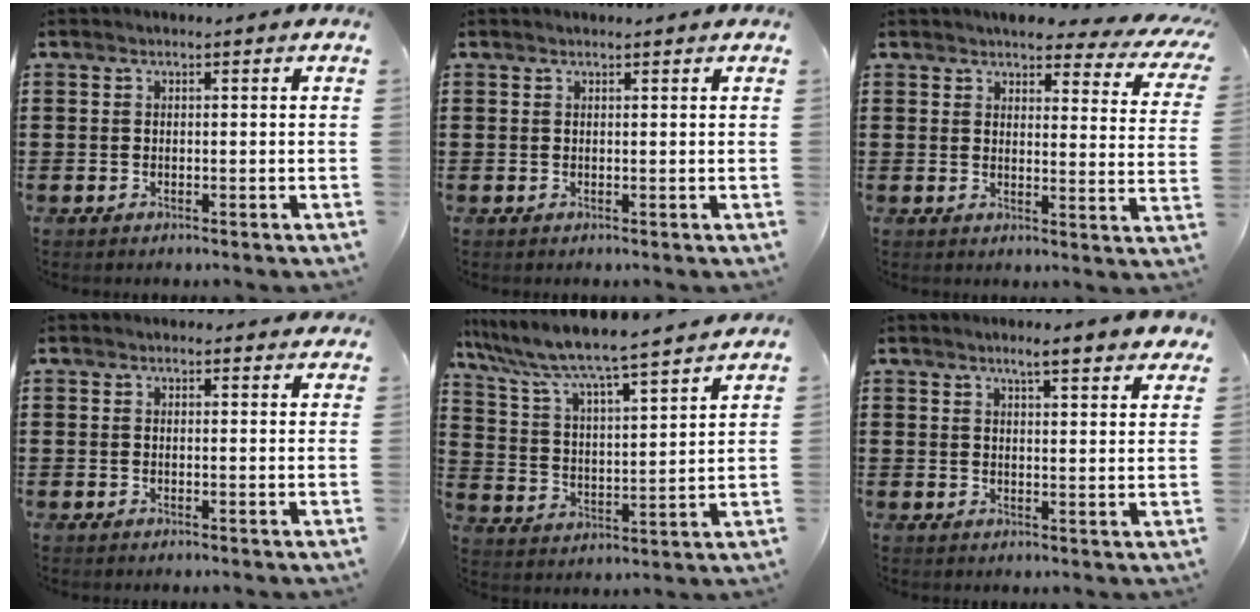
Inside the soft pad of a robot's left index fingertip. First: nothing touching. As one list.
[{"total": 0.5, "force": [0.5, 0.0, 0.2], "torque": [-0.005, -0.001, 0.011]}, {"total": 4.8, "force": [4.2, 1.1, 2.0], "torque": [-0.042, -0.021, 0.069]}, {"total": 1.1, "force": [1.0, 0.4, 0.2], "torque": [-0.006, 0.004, 0.019]}, {"total": 6.7, "force": [6.2, -0.2, 2.5], "torque": [-0.080, -0.051, 0.099]}, {"total": 4.4, "force": [3.7, 0.2, 2.3], "torque": [-0.047, -0.006, 0.063]}]